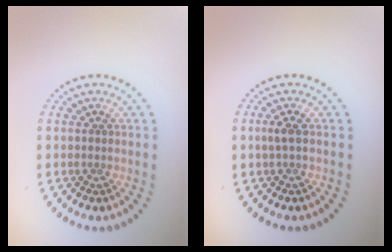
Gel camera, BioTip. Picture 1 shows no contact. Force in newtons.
{"total": 1.0, "press": 1.0, "slide": 0.3}